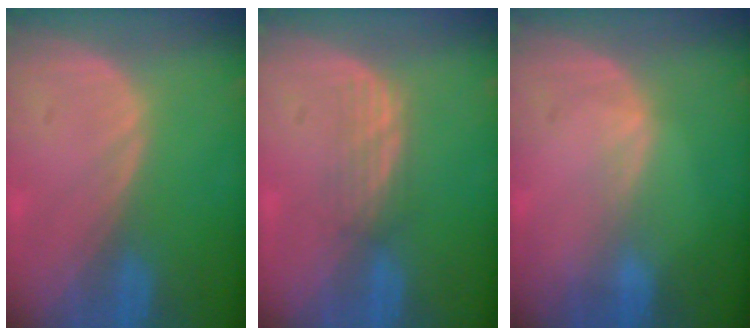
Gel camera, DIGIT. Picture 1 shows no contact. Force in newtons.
{"total": 2.9, "press": 2.6, "slide": 1.2}
{"total": 0.9, "press": 0.8, "slide": 0.2}